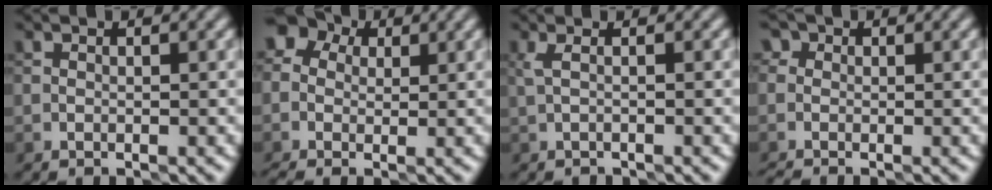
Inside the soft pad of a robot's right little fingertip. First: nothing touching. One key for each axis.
{"total": 4.6, "fx": 0.6, "fy": 4.0, "fz": 2.4, "tx": -0.046, "ty": 0.025, "tz": -0.005}
{"total": 0.8, "fx": -0.1, "fy": 0.2, "fz": 0.8, "tx": -0.016, "ty": 0.002, "tz": 0.000}
{"total": 2.3, "fx": -1.2, "fy": 1.8, "fz": 1.0, "tx": -0.011, "ty": 0.011, "tz": -0.034}